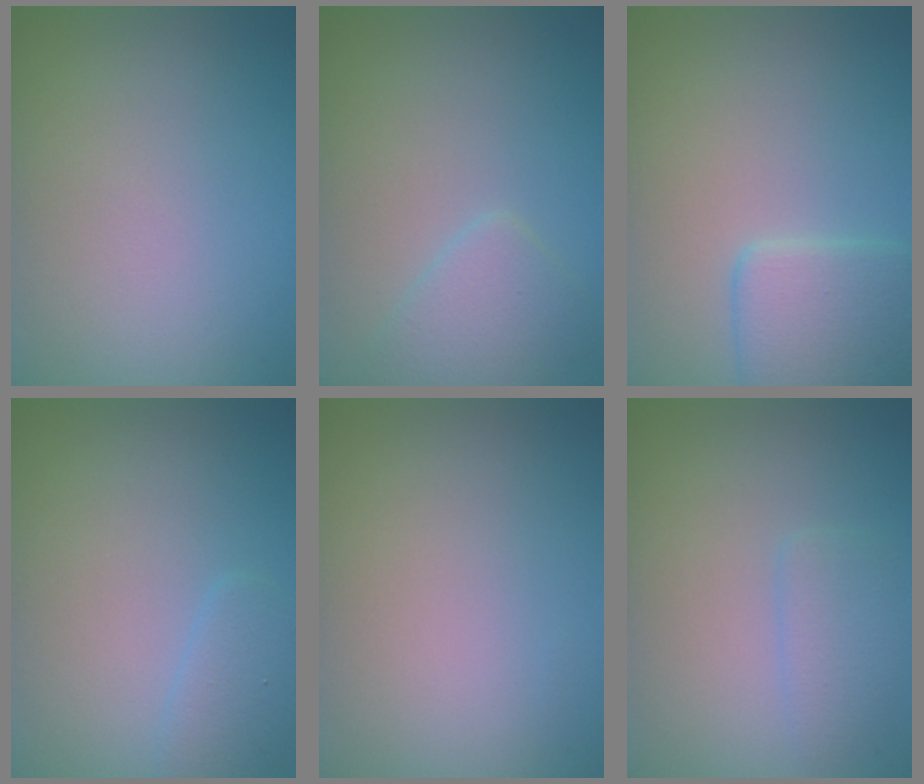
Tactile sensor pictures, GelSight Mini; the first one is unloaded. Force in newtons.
{"total": 2.6, "press": 2.6, "slide": 0.1}
{"total": 3.9, "press": 3.9, "slide": 0.2}
{"total": 1.8, "press": 1.8, "slide": 0.1}
{"total": 0.0}
{"total": 1.9, "press": 1.9, "slide": 0.1}